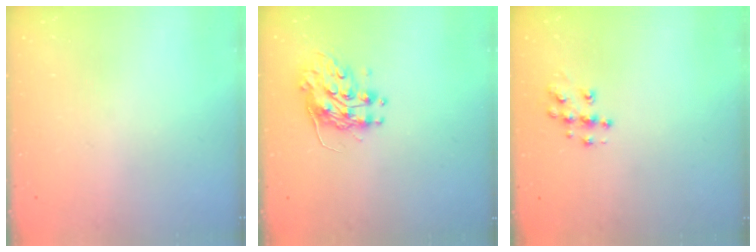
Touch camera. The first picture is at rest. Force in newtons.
{"total": 9.2, "press": 9.2, "slide": 0.7}
{"total": 8.6, "press": 8.6, "slide": 0.4}